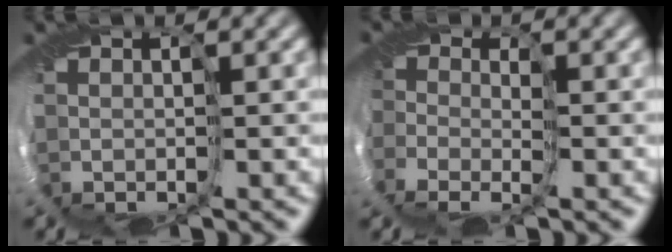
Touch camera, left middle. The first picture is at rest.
{"total": 2.3, "force": [-2.0, 1.2, 0.4], "torque": [0.014, -0.025, -0.041]}